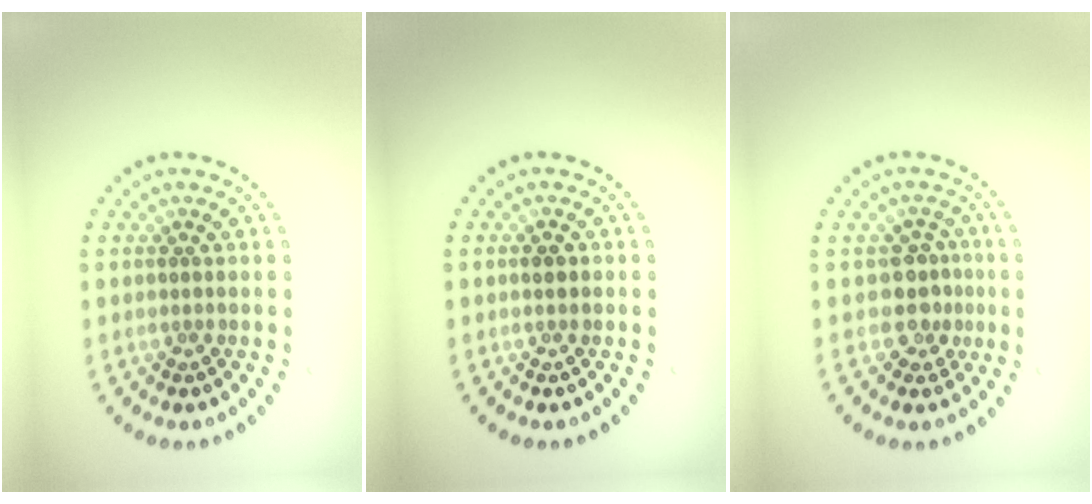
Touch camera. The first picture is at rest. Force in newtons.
{"total": 1.2, "press": 1.2, "slide": 0.1}
{"total": 2.5, "press": 2.0, "slide": 1.5}